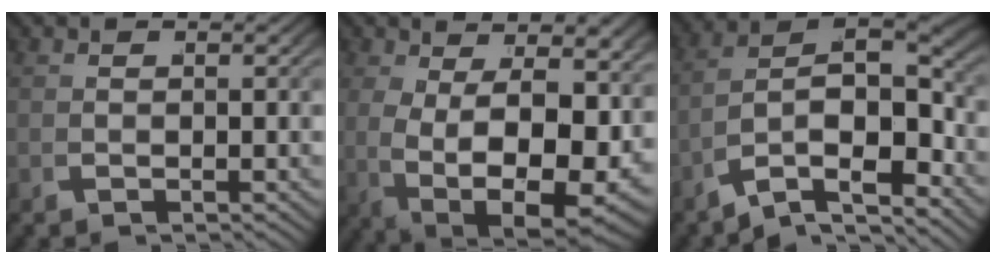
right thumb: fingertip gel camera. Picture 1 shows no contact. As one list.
[{"total": 11.9, "force": [-0.3, 6.9, 9.8], "torque": [-0.181, -0.049, 0.026]}, {"total": 13.2, "force": [-1.9, 9.3, 9.1], "torque": [-0.176, -0.044, -0.027]}]